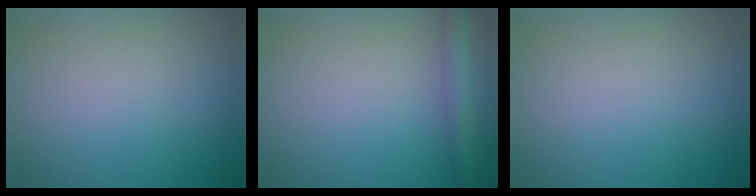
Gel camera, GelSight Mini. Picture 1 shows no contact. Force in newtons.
{"total": 3.0, "press": 3.0, "slide": 0.1}
{"total": 0.0}